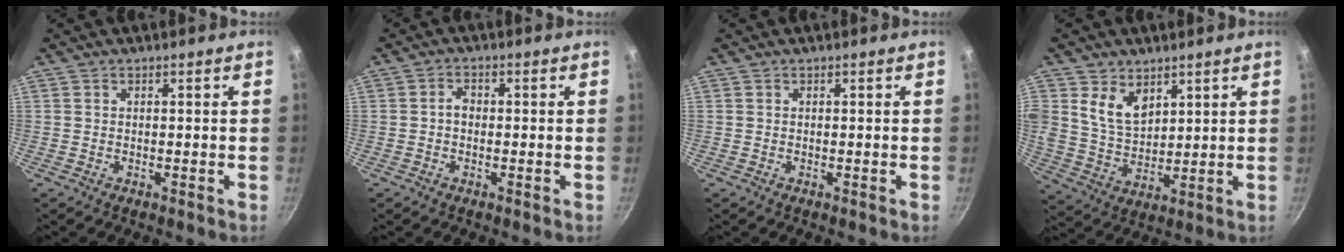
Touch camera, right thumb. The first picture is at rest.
{"total": 2.0, "force": [-0.3, 1.5, 1.3], "torque": [-0.016, 0.010, -0.007]}
{"total": 0.0}
{"total": 8.4, "force": [4.2, 5.5, 4.6], "torque": [-0.070, -0.033, 0.088]}